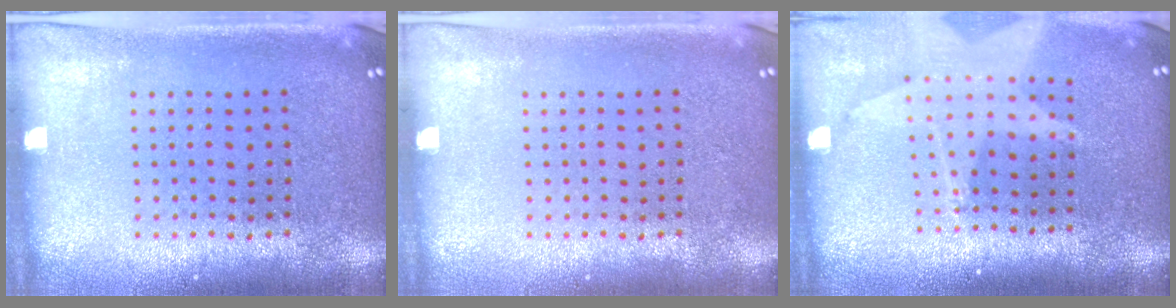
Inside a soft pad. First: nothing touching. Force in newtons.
{"total": 0.0}
{"total": 2.0, "press": 1.5, "slide": 1.2}